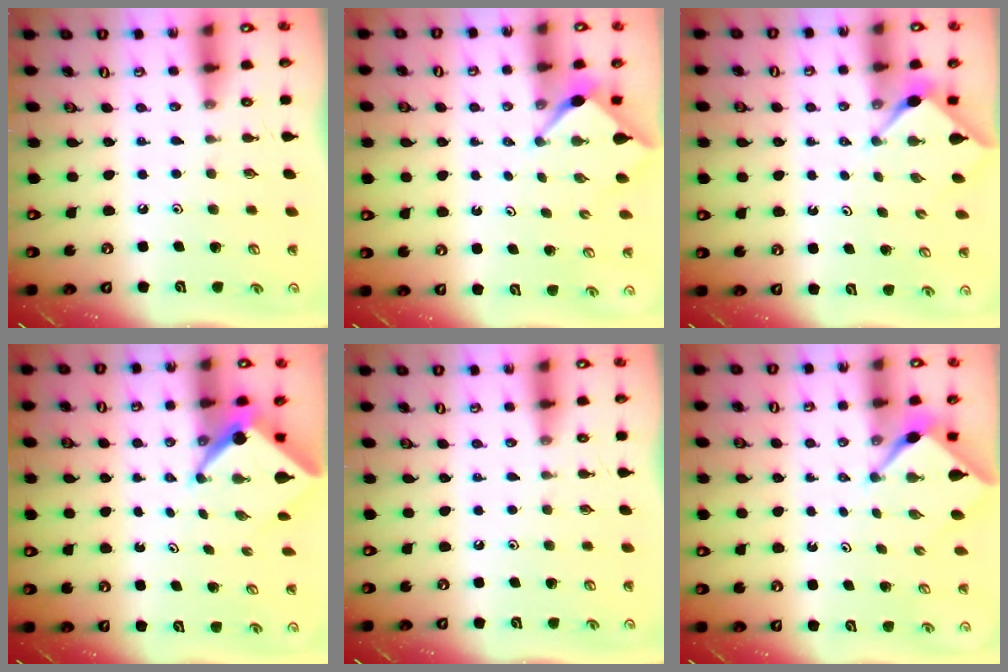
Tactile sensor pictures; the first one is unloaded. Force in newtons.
{"total": 2.5, "press": 2.5, "slide": 0.3}
{"total": 2.9, "press": 2.9, "slide": 0.4}
{"total": 4.5, "press": 4.5, "slide": 0.2}
{"total": 0.0}
{"total": 2.3, "press": 2.2, "slide": 0.3}